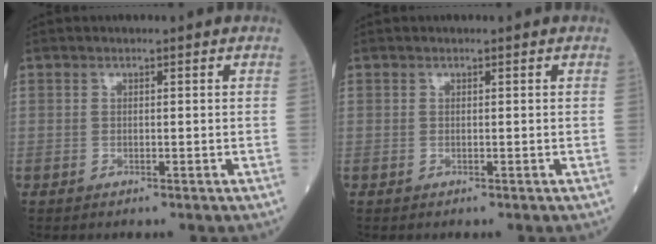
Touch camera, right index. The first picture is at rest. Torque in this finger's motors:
{"motor_torque": [0.04, -0.01, -0.02, 0.01]}